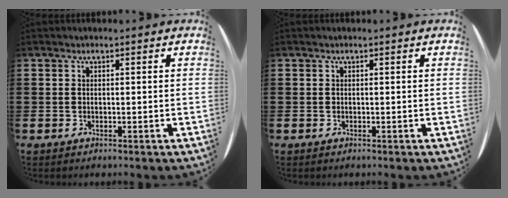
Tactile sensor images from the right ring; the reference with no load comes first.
{"total": 0.0}